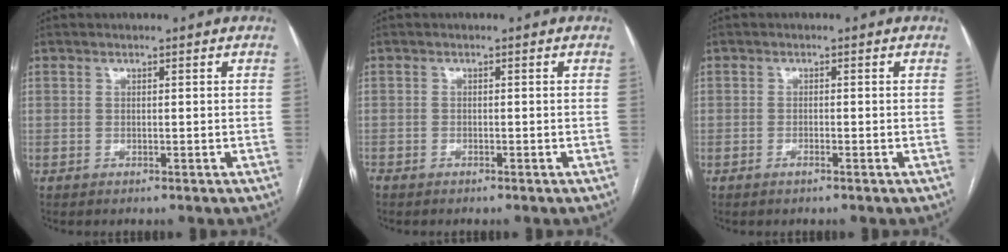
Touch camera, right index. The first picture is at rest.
{"total": 1.1, "force": [-1.0, 0.4, 0.3], "torque": [-0.008, 0.000, -0.018]}
{"total": 0.8, "force": [-0.6, 0.2, 0.5], "torque": [-0.008, 0.001, -0.009]}